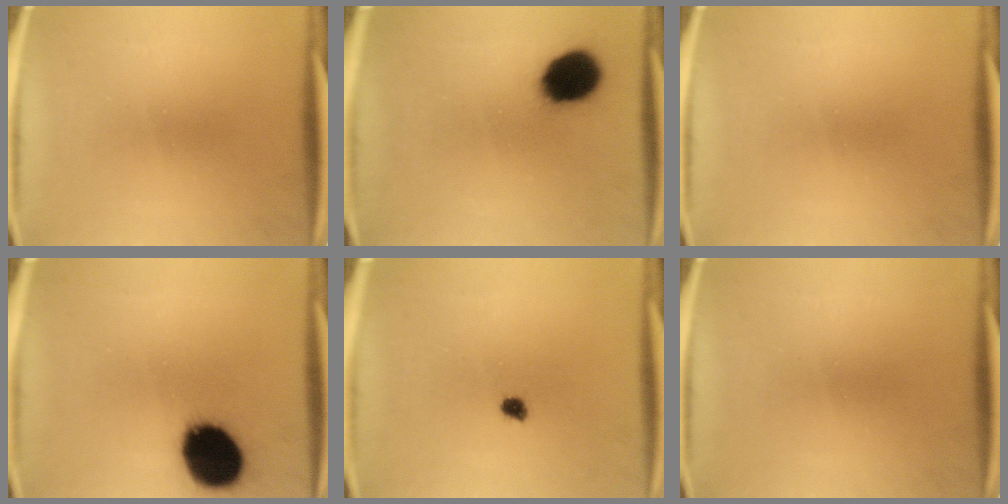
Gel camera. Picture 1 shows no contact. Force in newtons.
{"total": 13.2}
{"total": 0.0}
{"total": 19.1}
{"total": 1.8}
{"total": 0.0}